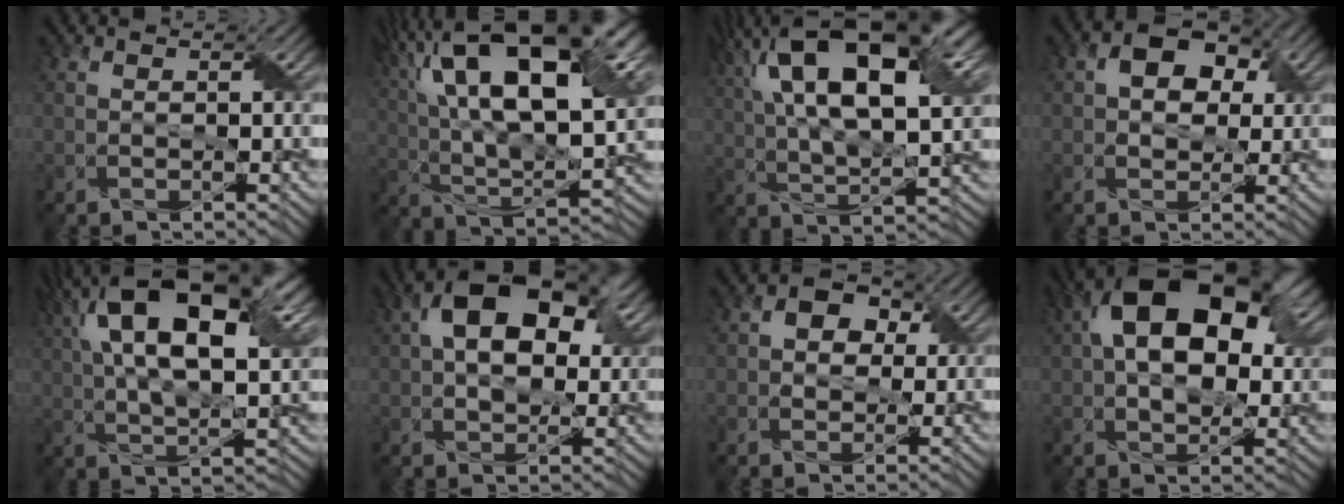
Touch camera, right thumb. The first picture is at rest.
{"total": 21.9, "force": [9.2, 9.2, 17.6], "torque": [-0.315, 0.062, 0.141]}
{"total": 20.1, "force": [7.7, 9.1, 16.2], "torque": [-0.298, 0.045, 0.119]}
{"total": 6.1, "force": [1.7, 4.4, 3.9], "torque": [-0.066, 0.005, 0.017]}
{"total": 18.0, "force": [6.5, 8.1, 14.7], "torque": [-0.269, 0.037, 0.096]}
{"total": 13.2, "force": [4.0, 7.7, 10.0], "torque": [-0.173, 0.032, 0.049]}
{"total": 4.2, "force": [0.9, 3.5, 2.3], "torque": [-0.040, 0.008, 0.003]}
{"total": 16.0, "force": [5.0, 9.3, 12.1], "torque": [-0.207, 0.037, 0.069]}